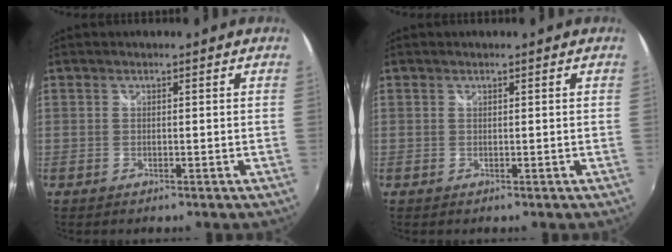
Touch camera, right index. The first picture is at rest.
{"total": 0.0}